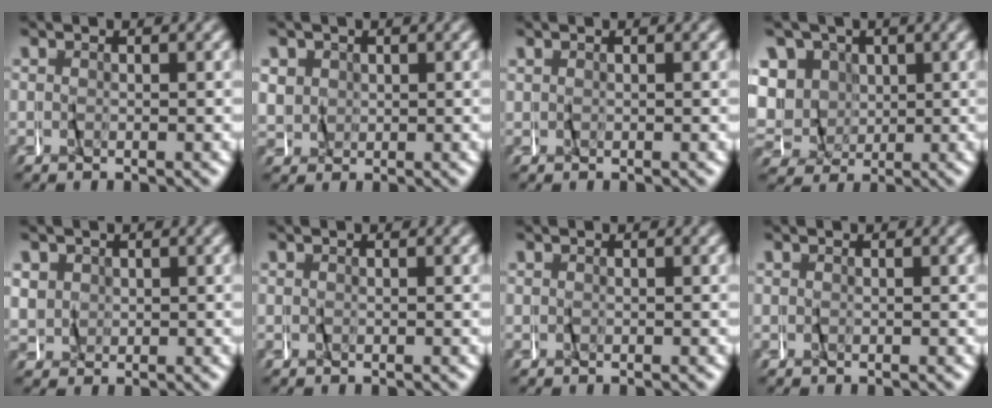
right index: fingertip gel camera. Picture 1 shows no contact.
{"total": 3.9, "force": [1.1, 3.4, 1.5], "torque": [-0.045, -0.005, 0.024]}
{"total": 0.0}
{"total": 14.3, "force": [1.1, 13.1, 5.7], "torque": [-0.177, -0.022, 0.011]}
{"total": 3.5, "force": [1.1, 3.0, 1.3], "torque": [-0.041, -0.005, 0.024]}
{"total": 0.0}
{"total": 0.0}
{"total": 0.0}